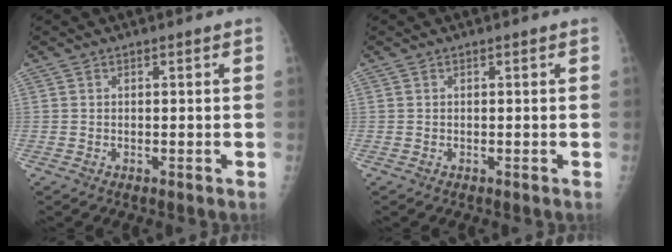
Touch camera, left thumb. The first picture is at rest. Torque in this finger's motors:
{"motor_torque": [0.00, 0.00, -0.05, -0.05, 0.00]}